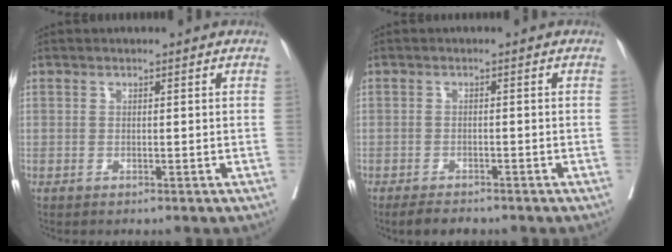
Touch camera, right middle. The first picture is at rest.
{"total": 3.6, "force": [-3.1, 0.9, 1.6], "torque": [-0.025, -0.007, -0.047]}